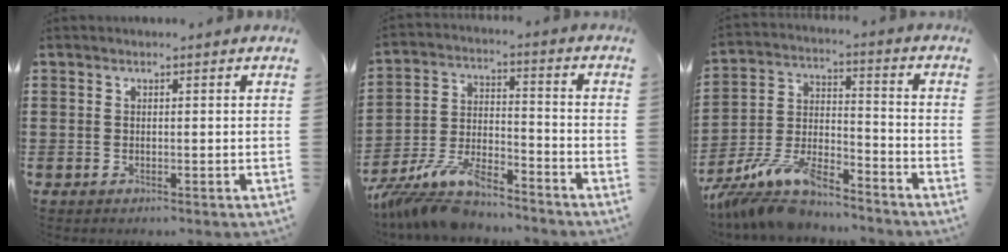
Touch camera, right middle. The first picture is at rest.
{"total": 10.6, "force": [-9.3, 2.5, 4.6], "torque": [-0.110, 0.011, -0.185]}
{"total": 11.7, "force": [-10.0, 2.8, 5.4], "torque": [-0.121, 0.017, -0.200]}